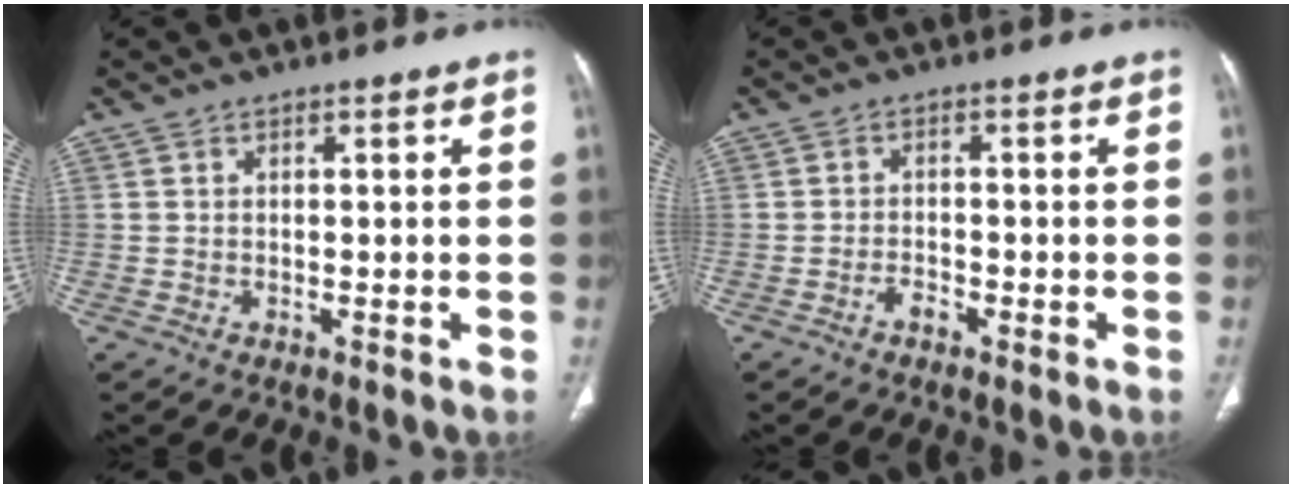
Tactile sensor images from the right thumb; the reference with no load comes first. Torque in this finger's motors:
{"motor_torque": [0.49, -0.08, 0.05, -0.99, 0.03]}